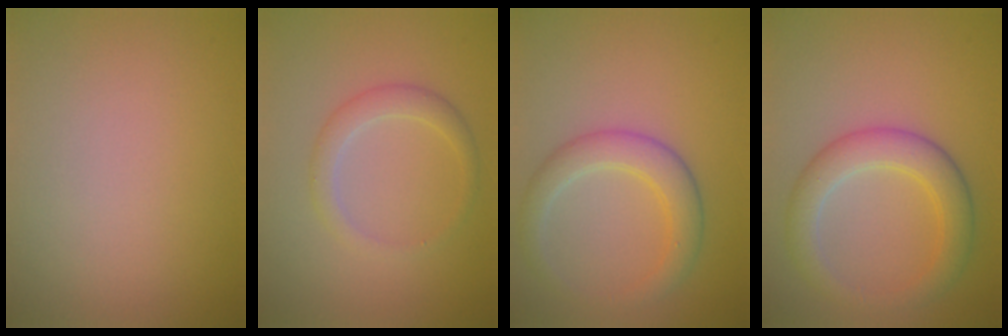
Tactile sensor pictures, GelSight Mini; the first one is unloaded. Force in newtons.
{"total": 2.1, "press": 2.1, "slide": 0.1}
{"total": 3.6, "press": 3.6, "slide": 0.3}
{"total": 4.5, "press": 4.5, "slide": 0.1}